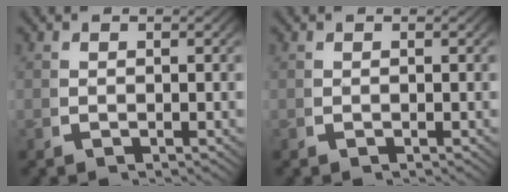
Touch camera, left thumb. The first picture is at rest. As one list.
[{"total": 0.0}]